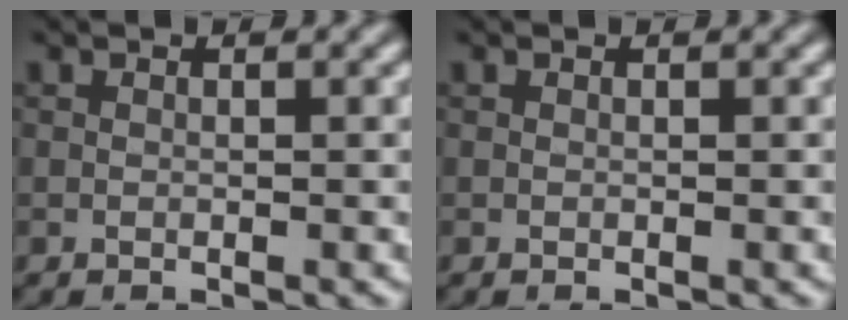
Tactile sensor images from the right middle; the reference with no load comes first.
{"total": 0.0}